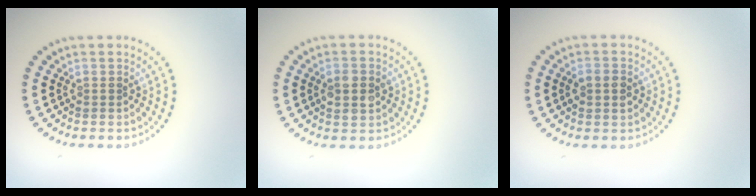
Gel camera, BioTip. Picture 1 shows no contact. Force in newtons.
{"total": 2.6, "press": 2.6, "slide": 0.1}
{"total": 1.9, "press": 1.9, "slide": 0.0}